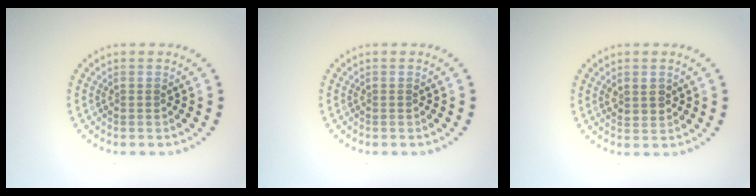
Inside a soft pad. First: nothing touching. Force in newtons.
{"total": 0.0}
{"total": 1.6, "press": 1.5, "slide": 0.6}